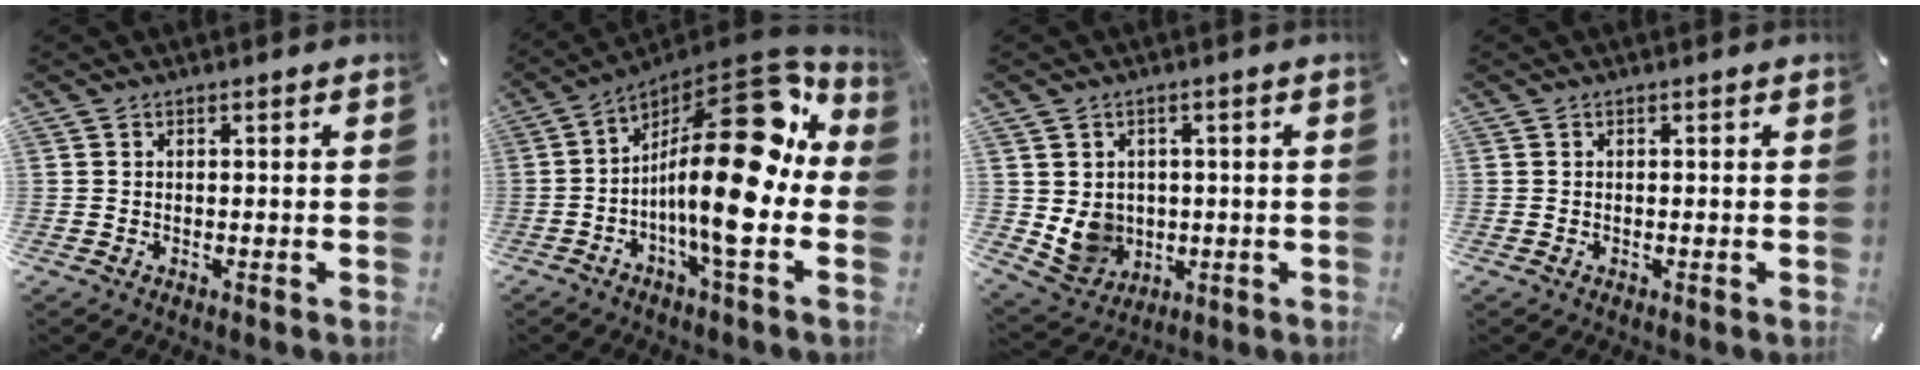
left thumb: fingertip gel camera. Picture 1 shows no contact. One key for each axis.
{"total": 25.1, "fx": 1.3, "fy": 7.7, "fz": 23.9, "tx": -0.407, "ty": -0.035, "tz": 0.015}
{"total": 7.7, "fx": 0.9, "fy": 7.5, "fz": 1.8, "tx": -0.040, "ty": -0.016, "tz": 0.023}
{"total": 0.0}